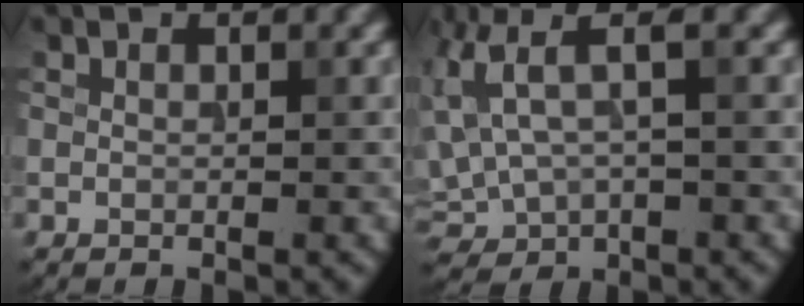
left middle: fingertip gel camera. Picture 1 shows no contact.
{"total": 6.8, "force": [1.8, 3.5, 5.5], "torque": [-0.139, 0.011, 0.033]}